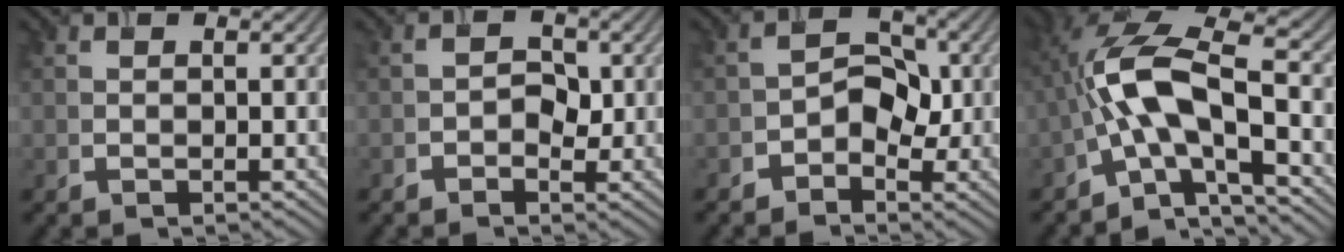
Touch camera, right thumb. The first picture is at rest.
{"total": 1.6, "force": [-0.7, 1.1, 0.9], "torque": [-0.010, 0.002, -0.016]}
{"total": 3.5, "force": [-1.5, 2.3, 2.1], "torque": [-0.025, 0.007, -0.032]}
{"total": 11.2, "force": [-2.6, 4.4, 10.0], "torque": [-0.194, 0.015, -0.064]}